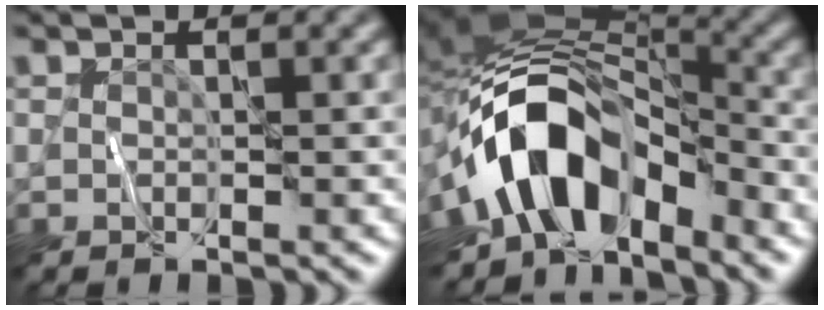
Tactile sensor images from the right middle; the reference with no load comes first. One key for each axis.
{"total": 10.8, "fx": -5.6, "fy": 6.0, "fz": 7.0, "tx": -0.113, "ty": 0.007, "tz": -0.105}